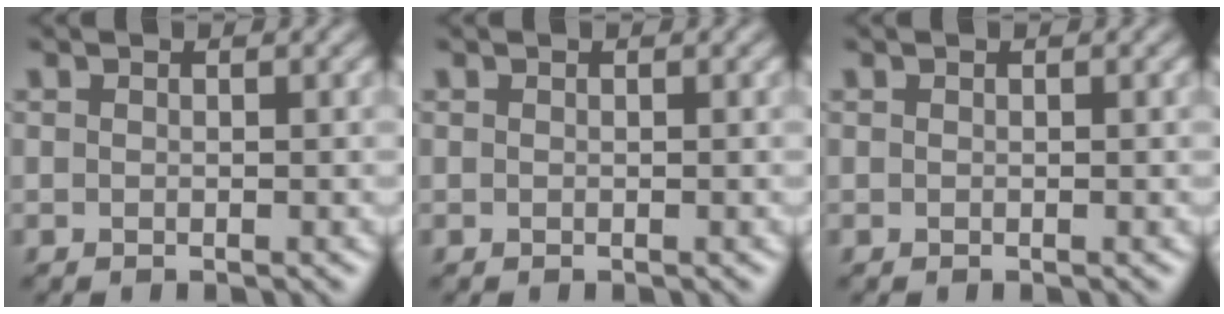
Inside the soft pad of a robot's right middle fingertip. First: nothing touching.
{"total": 0.0}
{"total": 0.0}